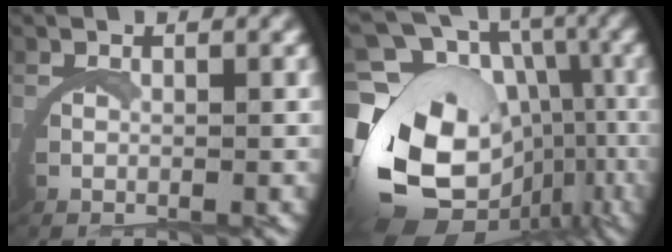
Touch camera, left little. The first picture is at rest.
{"total": 17.3, "force": [-2.5, 13.4, 10.6], "torque": [-0.205, -0.057, -0.029]}